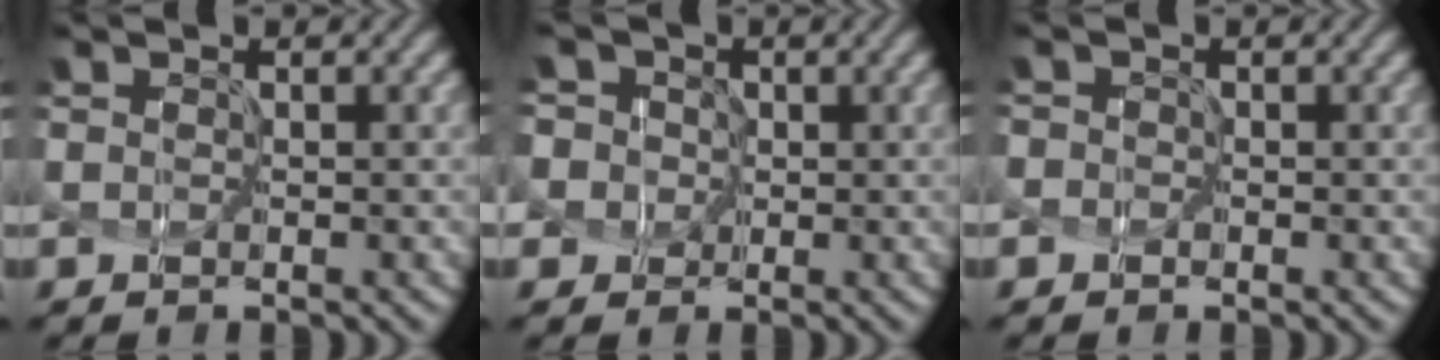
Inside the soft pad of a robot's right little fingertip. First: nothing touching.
{"total": 6.3, "force": [0.4, 5.8, 2.3], "torque": [-0.057, 0.040, -0.041]}
{"total": 1.1, "force": [-0.3, 1.0, 0.3], "torque": [0.007, 0.009, -0.016]}